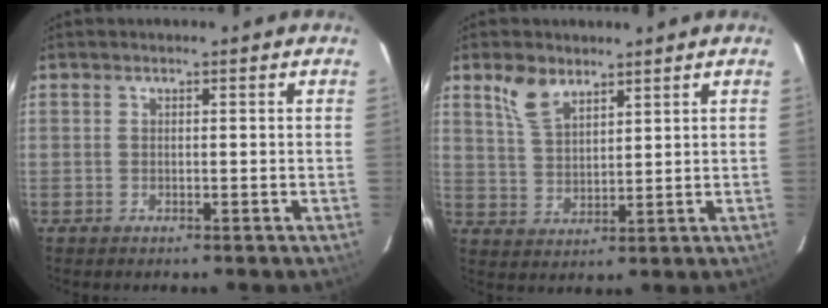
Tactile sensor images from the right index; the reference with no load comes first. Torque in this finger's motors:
{"motor_torque": [0.08, 0.08, 0.10, 0.05]}